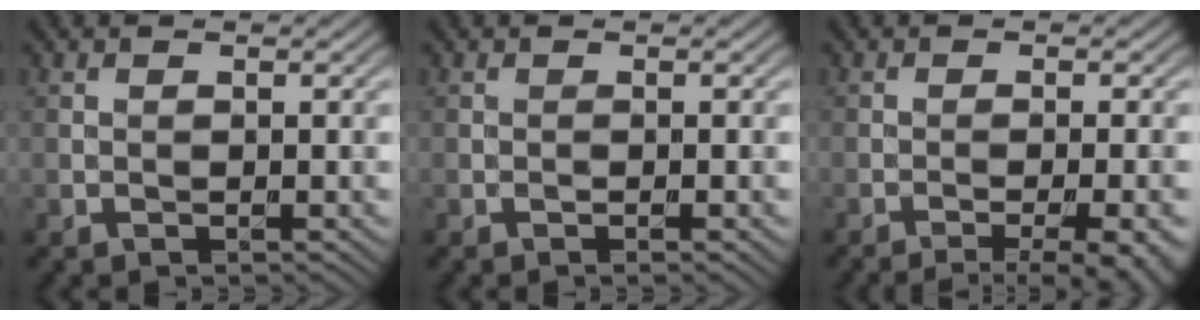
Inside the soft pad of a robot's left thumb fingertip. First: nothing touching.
{"total": 0.8, "force": [-0.3, 0.1, 0.7], "torque": [-0.012, -0.001, -0.005]}
{"total": 8.0, "force": [-4.6, 2.1, 6.2], "torque": [-0.072, 0.000, -0.052]}